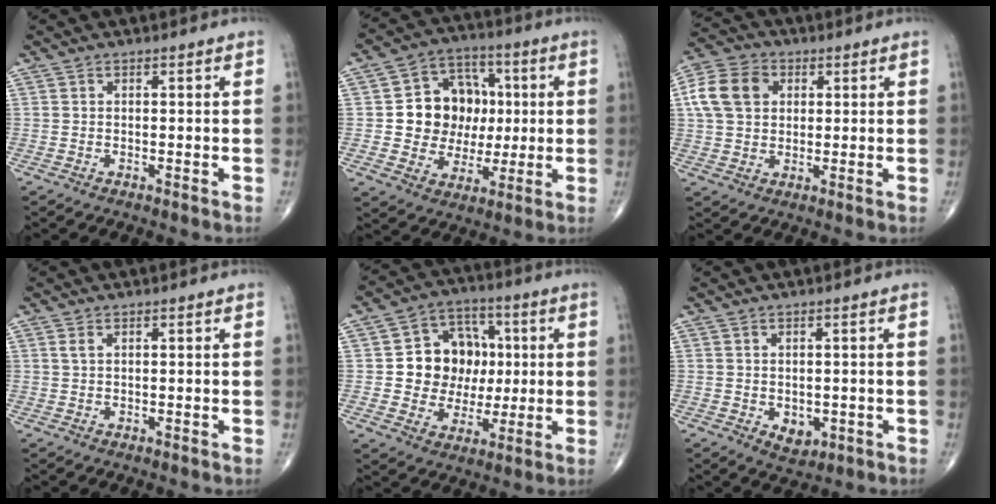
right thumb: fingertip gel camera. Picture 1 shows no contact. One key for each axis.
{"total": 14.2, "fx": 1.2, "fy": 12.0, "fz": 7.4, "tx": -0.057, "ty": 0.019, "tz": 0.027}
{"total": 10.5, "fx": 2.5, "fy": 8.0, "fz": 6.3, "tx": -0.109, "ty": 0.011, "tz": 0.040}
{"total": 1.0, "fx": 0.5, "fy": 0.6, "fz": 0.7, "tx": -0.016, "ty": 0.006, "tz": 0.012}
{"total": 13.5, "fx": 1.2, "fy": 11.5, "fz": 6.9, "tx": -0.047, "ty": 0.018, "tz": 0.027}
{"total": 3.7, "fx": -0.7, "fy": 2.6, "fz": 2.4, "tx": -0.021, "ty": -0.004, "tz": 0.001}